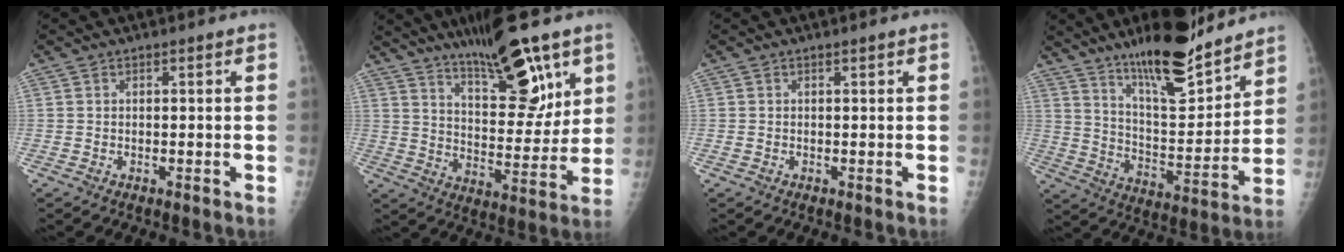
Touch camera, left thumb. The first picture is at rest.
{"total": 17.8, "force": [11.0, 5.5, 12.9], "torque": [-0.165, -0.062, 0.182]}
{"total": 0.6, "force": [0.2, 0.3, 0.5], "torque": [-0.008, 0.006, 0.006]}
{"total": 18.0, "force": [14.1, 4.7, 10.1], "torque": [-0.121, -0.102, 0.234]}